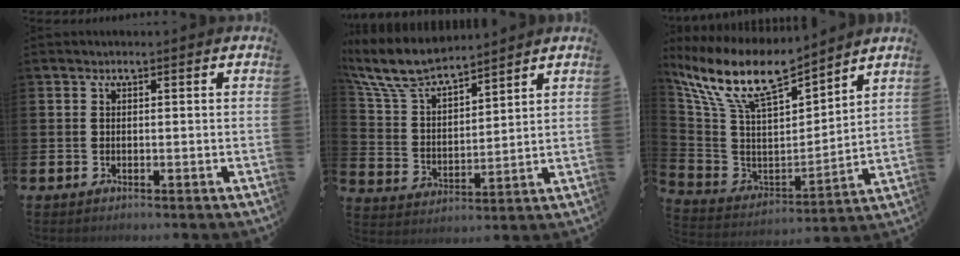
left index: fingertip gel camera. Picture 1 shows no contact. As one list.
[{"total": 8.3, "force": [7.6, 1.7, 2.8], "torque": [-0.086, -0.042, 0.136]}, {"total": 12.0, "force": [10.2, 3.1, 5.5], "torque": [-0.152, -0.066, 0.178]}]